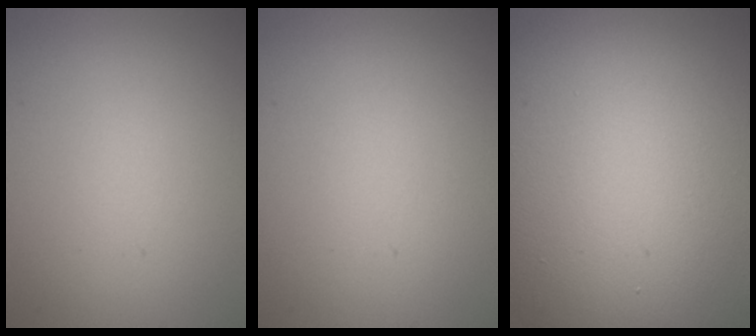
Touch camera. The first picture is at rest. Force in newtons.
{"total": 0.0}
{"total": 19.8, "press": 19.8, "slide": 1.2}